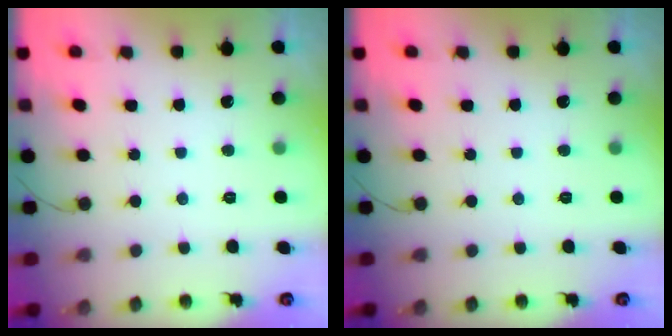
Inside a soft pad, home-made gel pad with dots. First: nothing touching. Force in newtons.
{"total": 0.0}